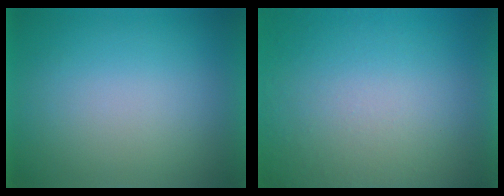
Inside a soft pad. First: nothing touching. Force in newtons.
{"total": 8.3}